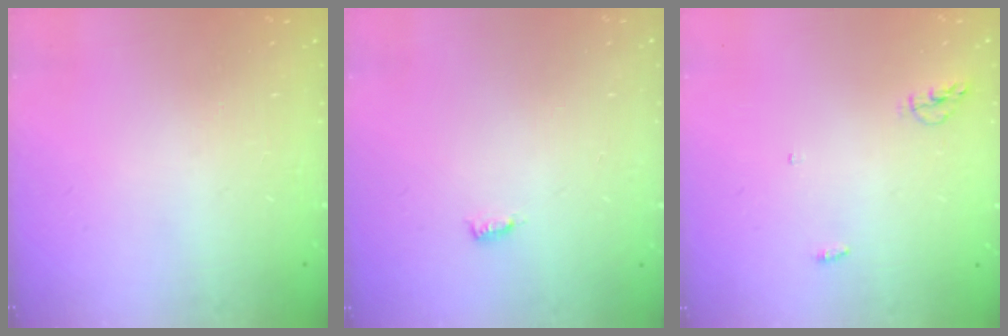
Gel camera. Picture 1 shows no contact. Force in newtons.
{"total": 3.1, "press": 3.1, "slide": 0.2}
{"total": 4.3, "press": 4.1, "slide": 1.0}